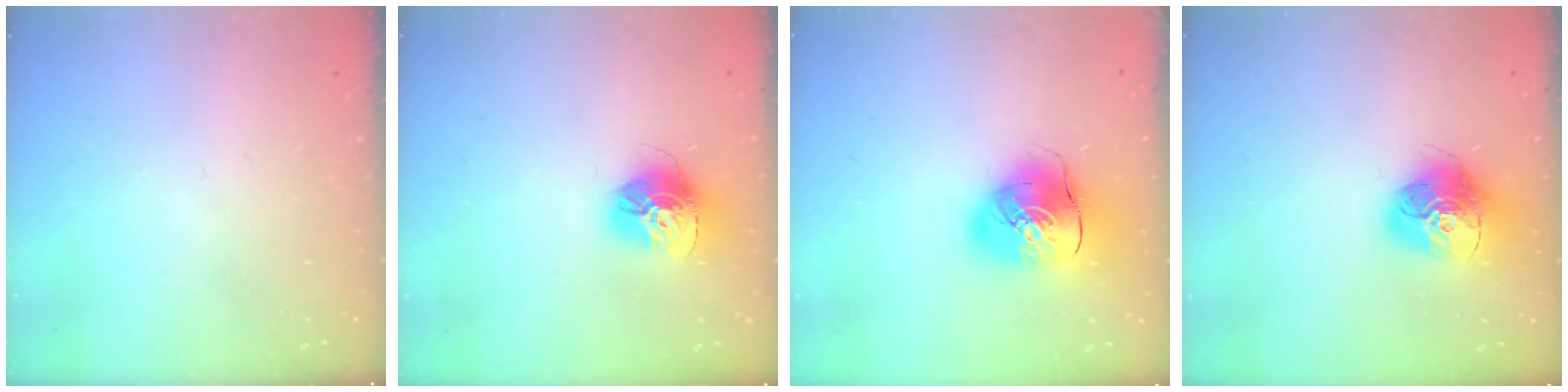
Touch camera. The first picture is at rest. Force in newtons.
{"total": 15.0, "press": 14.9, "slide": 1.5}
{"total": 13.9, "press": 13.7, "slide": 2.4}
{"total": 16.5, "press": 16.4, "slide": 1.5}